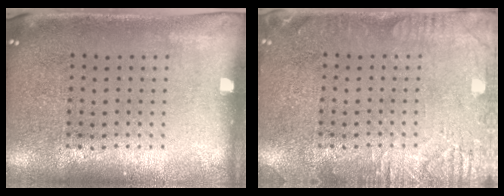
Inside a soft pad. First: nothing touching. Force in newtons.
{"total": 2.8, "press": 2.7, "slide": 0.4}